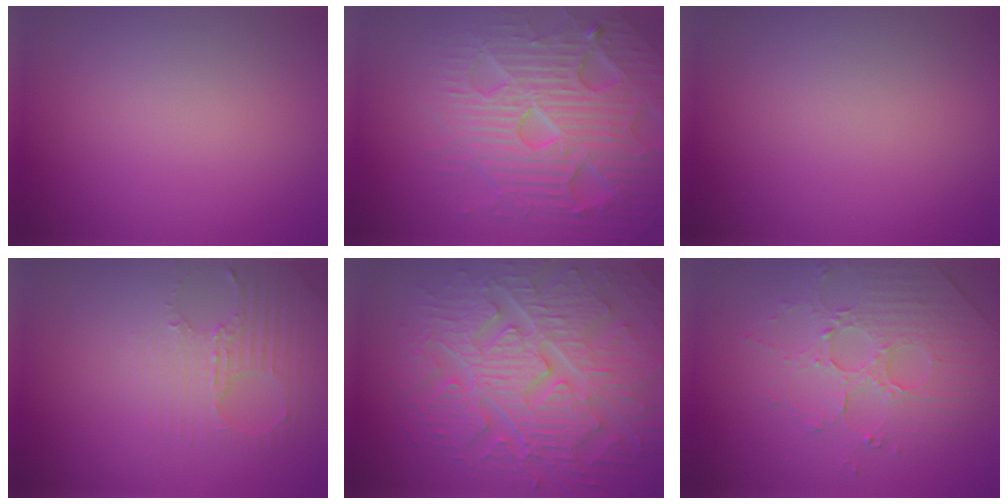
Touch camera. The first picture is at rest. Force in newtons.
{"total": 7.4, "press": 7.3, "slide": 1.5}
{"total": 0.0}
{"total": 2.8, "press": 2.5, "slide": 1.3}
{"total": 9.2, "press": 6.7, "slide": 6.2}
{"total": 5.2, "press": 3.7, "slide": 3.6}